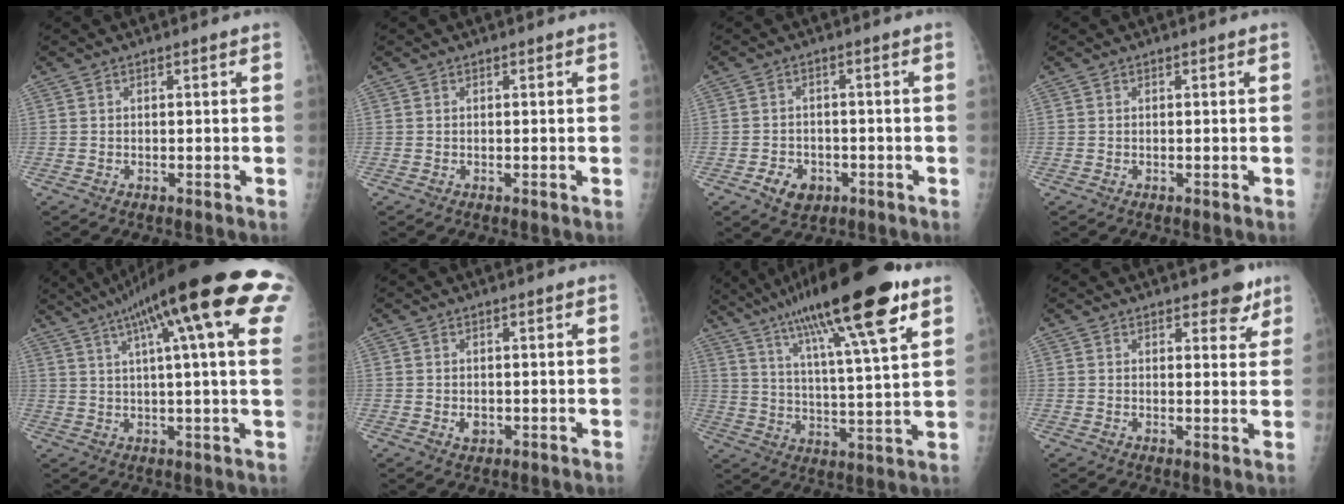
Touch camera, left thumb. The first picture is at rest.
{"total": 0.0}
{"total": 4.9, "force": [-2.3, 3.7, 2.3], "torque": [-0.027, 0.013, -0.029]}
{"total": 0.0}
{"total": 24.7, "force": [11.6, 4.0, 21.5], "torque": [-0.300, 0.025, 0.154]}
{"total": 1.7, "force": [-0.1, 1.2, 1.1], "torque": [-0.011, -0.002, 0.003]}
{"total": 23.2, "force": [13.9, 3.3, 18.2], "torque": [-0.301, -0.031, 0.227]}
{"total": 4.5, "force": [3.2, 2.2, 2.3], "torque": [-0.001, -0.016, 0.040]}